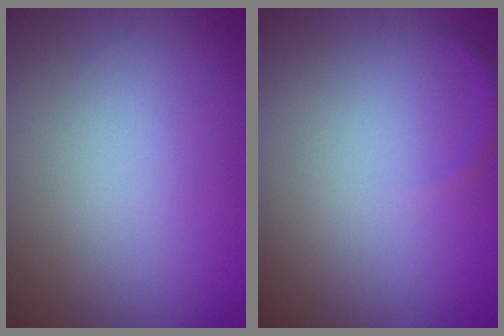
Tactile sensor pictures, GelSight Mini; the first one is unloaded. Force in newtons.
{"total": 0.5, "press": 0.5, "slide": 0.1}